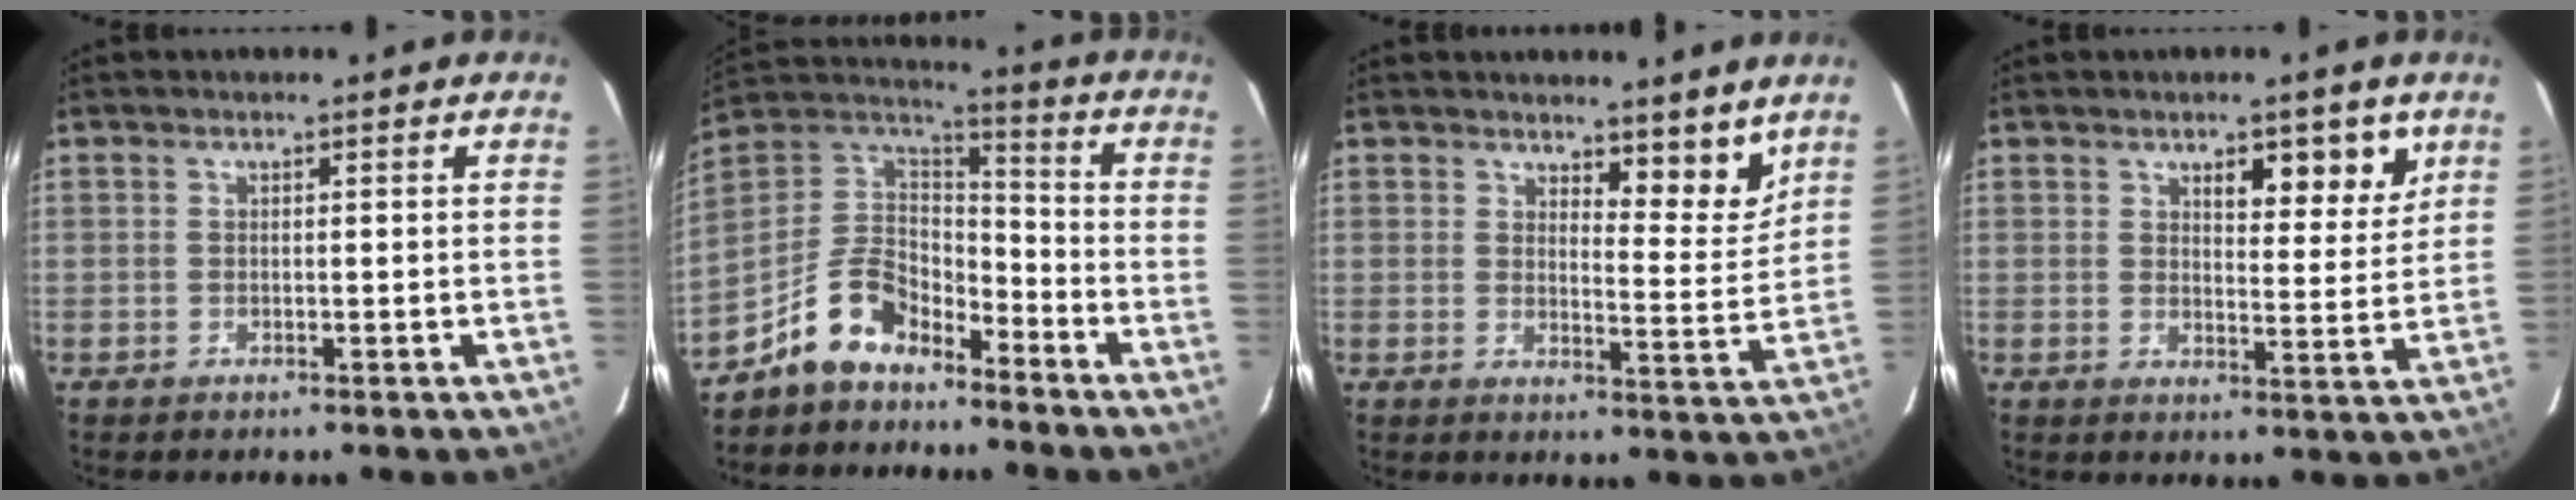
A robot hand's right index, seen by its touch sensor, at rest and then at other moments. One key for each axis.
{"total": 10.3, "fx": -7.5, "fy": 5.6, "fz": 4.3, "tx": -0.097, "ty": 0.039, "tz": -0.147}
{"total": 5.7, "fx": 4.6, "fy": 1.8, "fz": 2.9, "tx": -0.030, "ty": -0.021, "tz": 0.063}
{"total": 6.5, "fx": 3.8, "fy": 2.2, "fz": 4.7, "tx": -0.057, "ty": -0.006, "tz": 0.052}